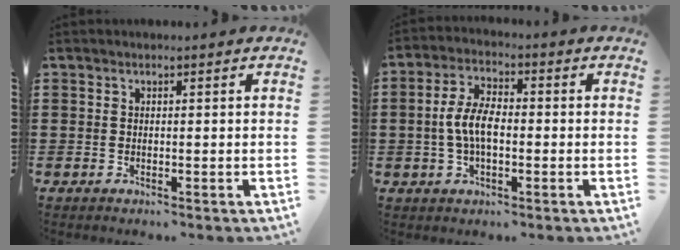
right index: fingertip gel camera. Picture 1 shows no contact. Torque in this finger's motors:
{"motor_torque": [1.41, -0.05, 0.80, 0.21]}